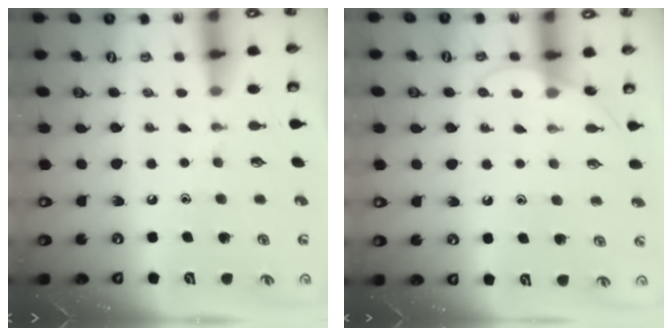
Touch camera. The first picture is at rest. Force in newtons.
{"total": 5.4, "press": 5.4, "slide": 0.3}